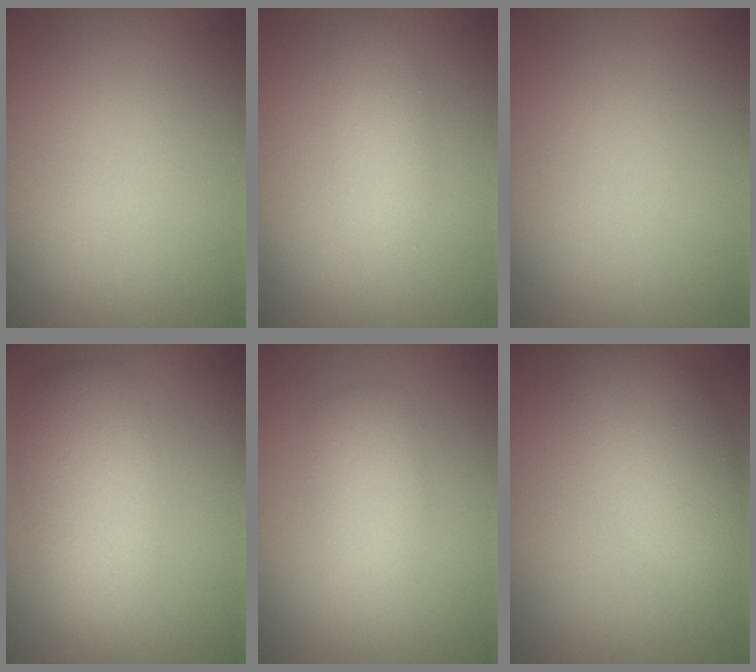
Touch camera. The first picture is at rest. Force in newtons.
{"total": 2.1, "press": 2.1, "slide": 0.1}
{"total": 0.0}
{"total": 4.7, "press": 4.7, "slide": 0.2}
{"total": 2.6, "press": 2.6, "slide": 0.1}
{"total": 4.8, "press": 4.8, "slide": 0.3}